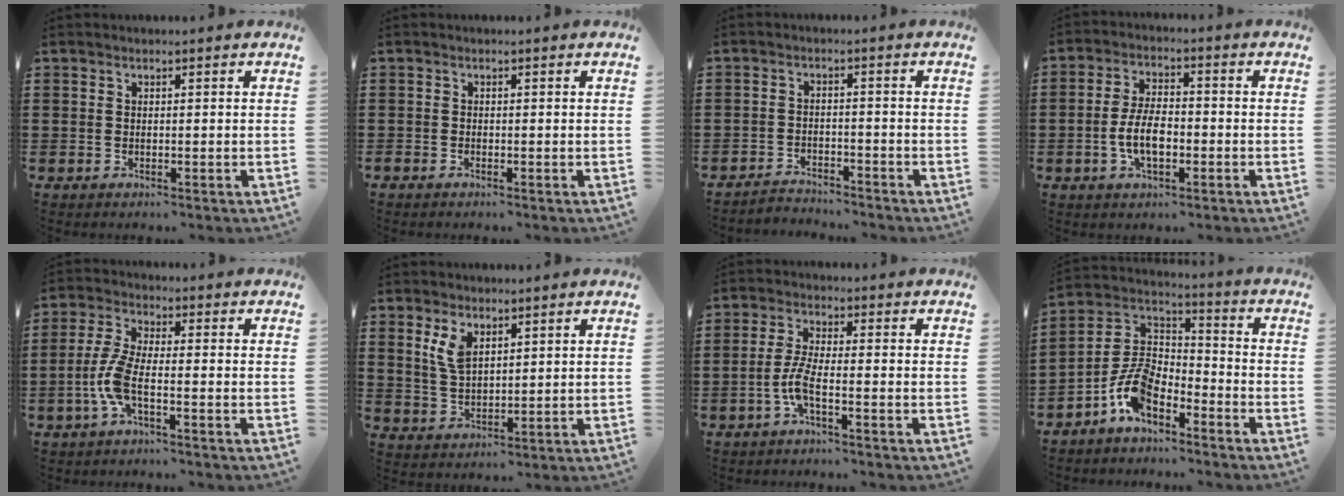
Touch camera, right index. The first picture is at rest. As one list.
[{"total": 0.5, "force": [-0.5, 0.1, 0.0], "torque": [-0.001, -0.002, -0.010]}, {"total": 3.1, "force": [-3.1, 0.2, -0.2], "torque": [-0.005, -0.001, -0.067]}, {"total": 6.5, "force": [-1.5, 3.0, 5.6], "torque": [-0.122, 0.002, -0.034]}, {"total": 6.0, "force": [-2.3, 1.9, 5.2], "torque": [-0.139, -0.014, -0.053]}, {"total": 4.4, "force": [2.2, 2.2, 3.1], "torque": [-0.077, 0.003, 0.037]}, {"total": 4.8, "force": [-2.1, 0.9, 4.2], "torque": [-0.109, -0.010, -0.050]}, {"total": 8.8, "force": [-5.9, 4.0, 5.2], "torque": [-0.134, -0.004, -0.124]}]